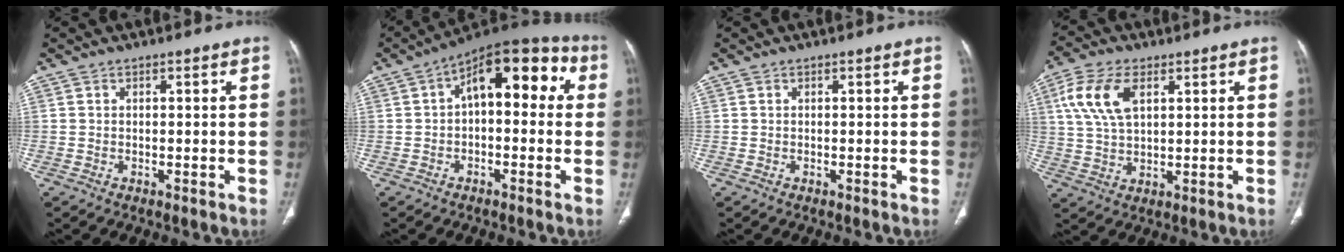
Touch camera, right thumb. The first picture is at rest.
{"total": 14.5, "force": [2.3, 7.6, 12.1], "torque": [-0.128, 0.046, 0.024]}
{"total": 0.0}
{"total": 10.4, "force": [3.8, 5.6, 7.9], "torque": [-0.167, 0.001, 0.075]}